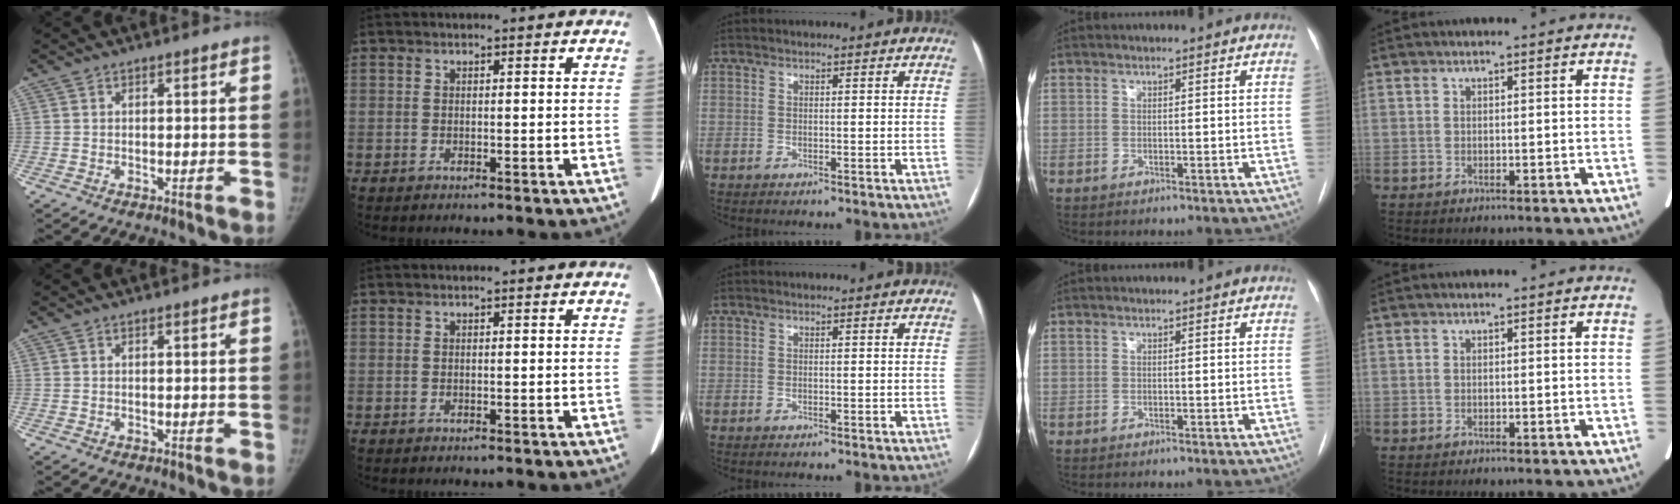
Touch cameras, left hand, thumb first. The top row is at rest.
{}